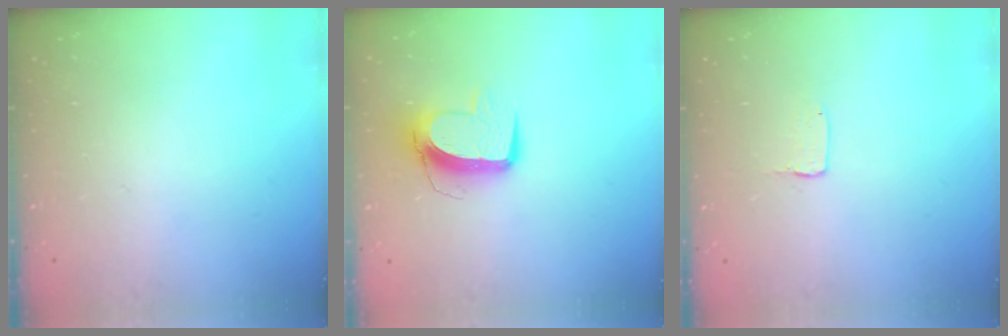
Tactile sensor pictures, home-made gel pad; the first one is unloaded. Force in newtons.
{"total": 10.9, "press": 10.9, "slide": 0.7}
{"total": 1.0, "press": 1.0, "slide": 0.1}